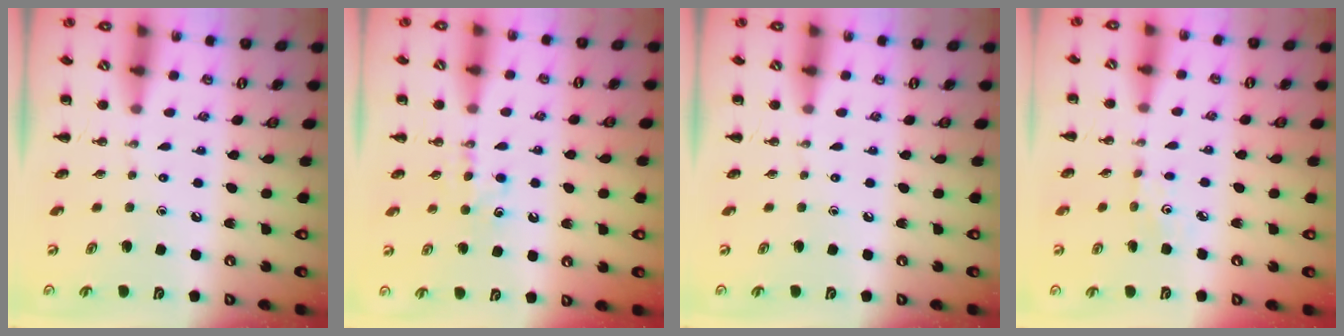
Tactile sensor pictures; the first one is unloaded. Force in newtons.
{"total": 4.6, "press": 4.5, "slide": 1.2}
{"total": 0.0}
{"total": 2.8, "press": 2.7, "slide": 0.8}